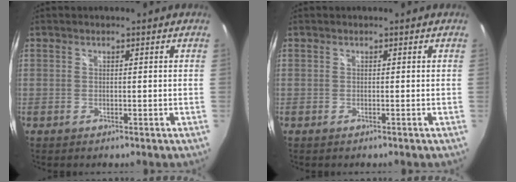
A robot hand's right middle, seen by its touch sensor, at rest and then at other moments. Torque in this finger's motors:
{"motor_torque": [0.15, -0.18, 0.04, 0.00]}